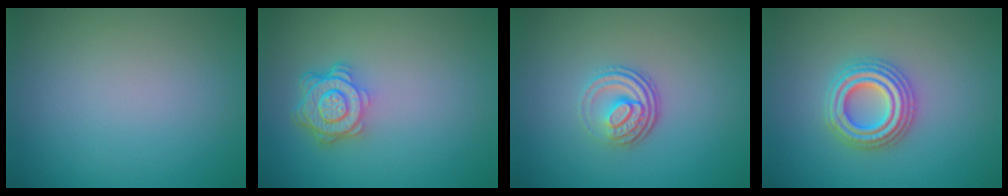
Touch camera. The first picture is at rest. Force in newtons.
{"total": 4.6, "press": 3.5, "slide": 2.9}
{"total": 3.5, "press": 2.5, "slide": 2.4}
{"total": 4.3, "press": 4.2, "slide": 0.7}